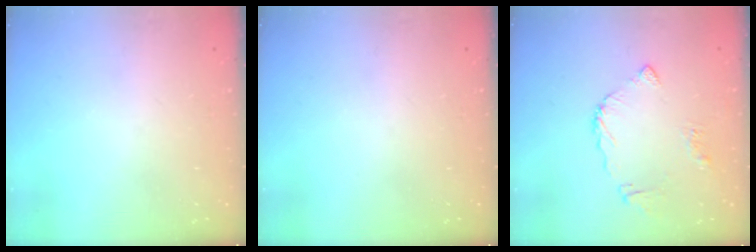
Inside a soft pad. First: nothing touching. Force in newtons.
{"total": 0.0}
{"total": 6.7, "press": 6.7, "slide": 0.7}